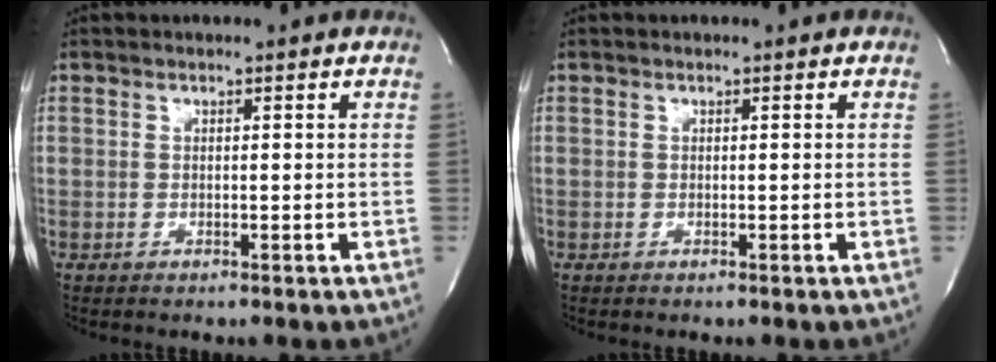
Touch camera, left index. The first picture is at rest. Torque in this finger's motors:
{"motor_torque": [0.02, -0.01, -0.01, 0.00]}